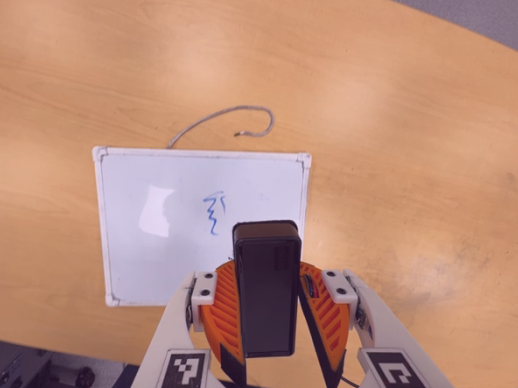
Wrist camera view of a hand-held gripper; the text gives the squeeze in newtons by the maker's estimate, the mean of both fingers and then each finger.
{"total": 6.2, "left": 6.5, "right": 5.8}